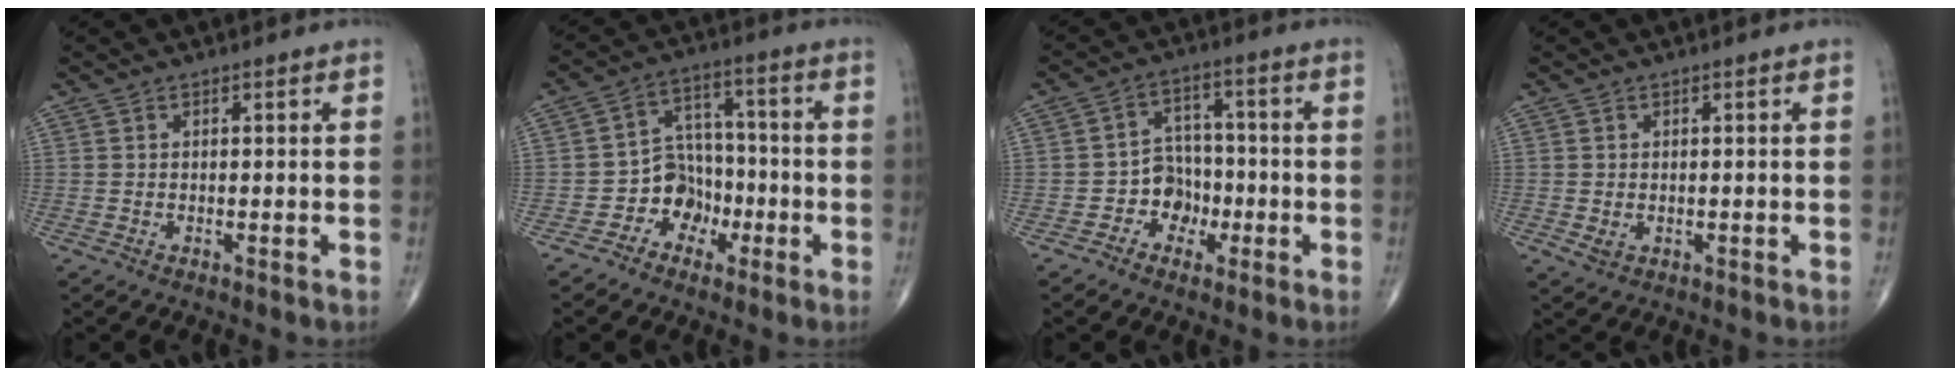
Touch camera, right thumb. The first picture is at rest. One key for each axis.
{"total": 7.8, "fx": -3.3, "fy": 6.5, "fz": 2.8, "tx": 0.002, "ty": 0.043, "tz": -0.062}
{"total": 6.4, "fx": -2.4, "fy": 5.4, "fz": 2.4, "tx": 0.003, "ty": 0.030, "tz": -0.047}
{"total": 1.7, "fx": -0.2, "fy": 1.3, "fz": 1.0, "tx": -0.012, "ty": -0.002, "tz": 0.003}